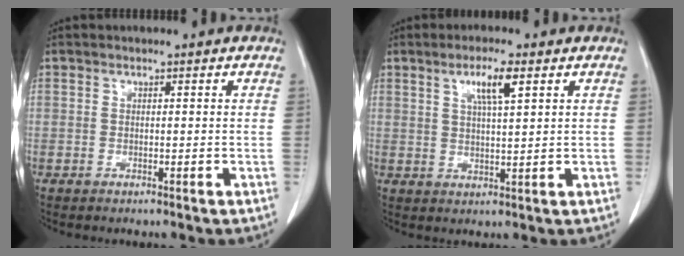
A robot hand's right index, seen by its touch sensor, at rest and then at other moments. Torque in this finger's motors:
{"motor_torque": [0.27, 0.14, 0.11, 0.08]}